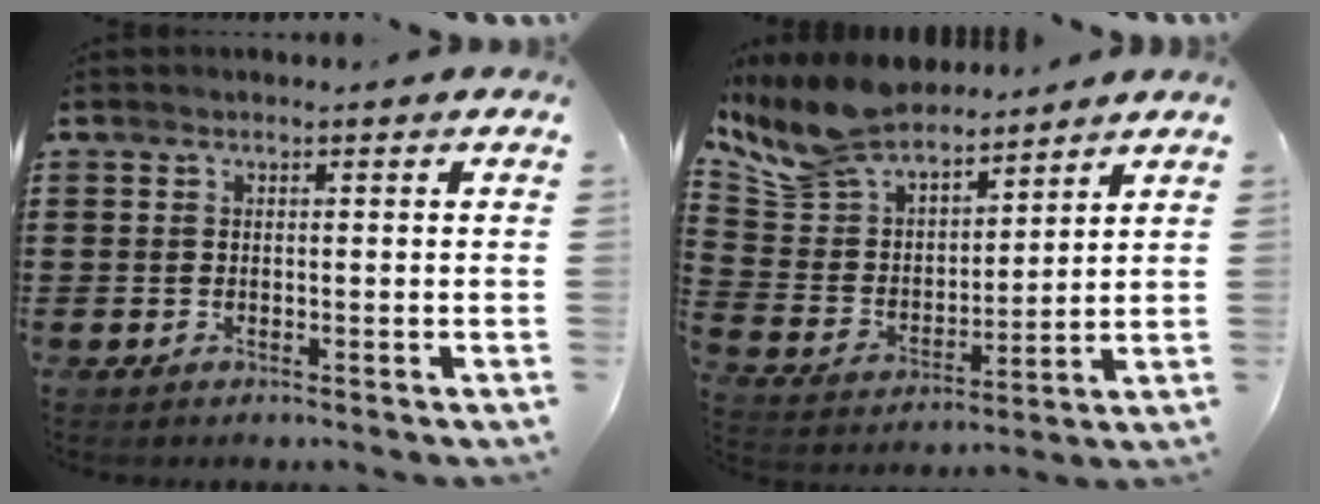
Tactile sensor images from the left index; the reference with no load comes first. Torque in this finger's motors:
{"motor_torque": [2.14, 0.00, 0.60, 0.18]}